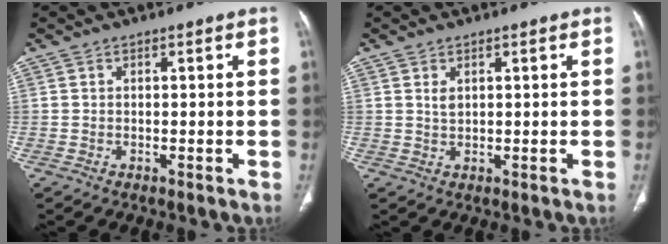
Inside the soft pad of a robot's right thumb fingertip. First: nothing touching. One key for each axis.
{"total": 1.5, "fx": 0.8, "fy": 0.8, "fz": 1.0, "tx": -0.018, "ty": -0.002, "tz": 0.022}